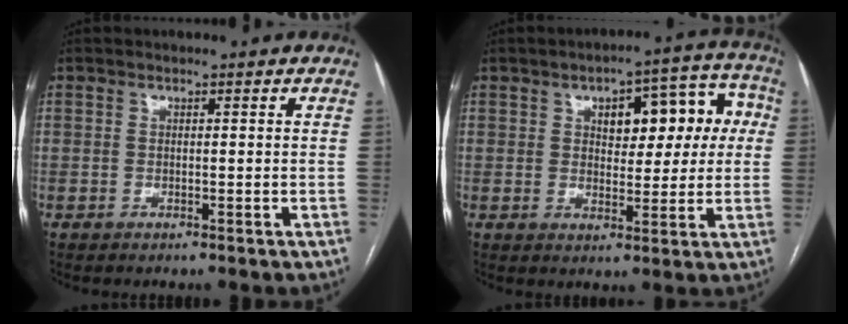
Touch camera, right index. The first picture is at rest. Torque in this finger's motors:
{"motor_torque": [0.32, 0.06, 0.18, 0.05]}